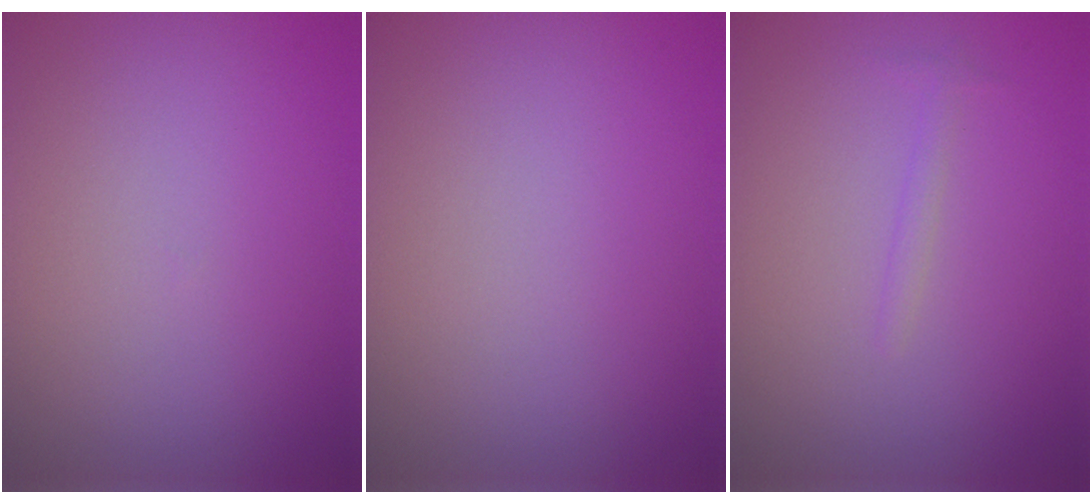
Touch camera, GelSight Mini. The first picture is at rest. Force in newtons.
{"total": 0.0}
{"total": 0.8, "press": 0.8, "slide": 0.0}